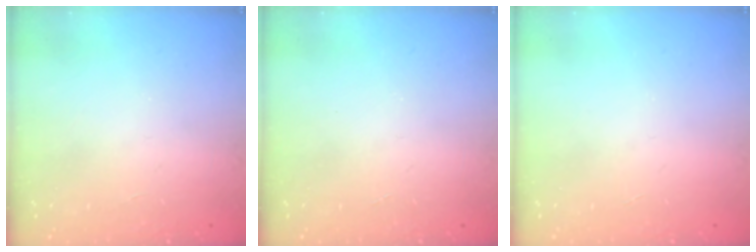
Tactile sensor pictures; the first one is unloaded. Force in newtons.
{"total": 0.0}
{"total": 0.0}